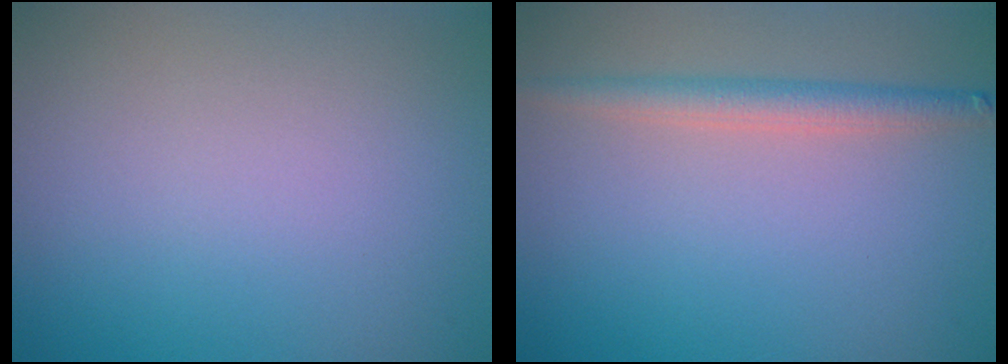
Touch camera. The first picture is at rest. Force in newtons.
{"total": 2.6, "press": 2.6, "slide": 0.1}